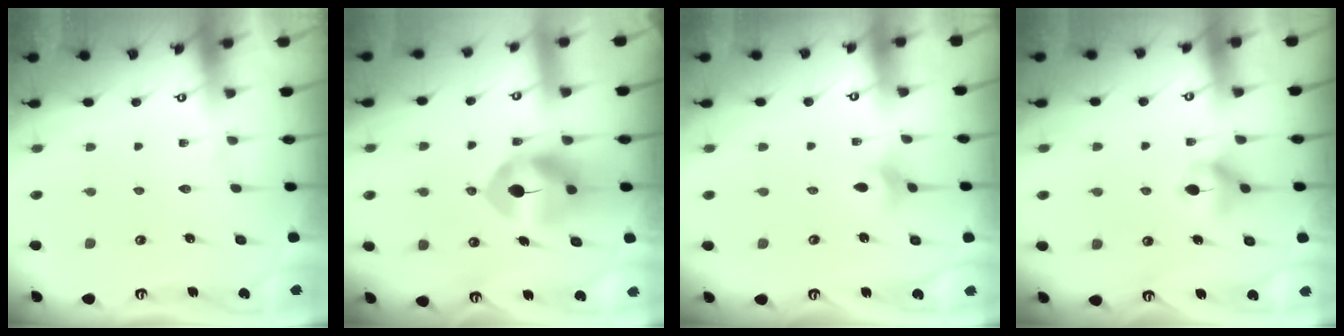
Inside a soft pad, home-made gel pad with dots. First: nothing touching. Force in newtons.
{"total": 9.3, "press": 9.2, "slide": 1.4}
{"total": 3.5, "press": 3.5, "slide": 0.5}
{"total": 5.9, "press": 5.9, "slide": 0.5}